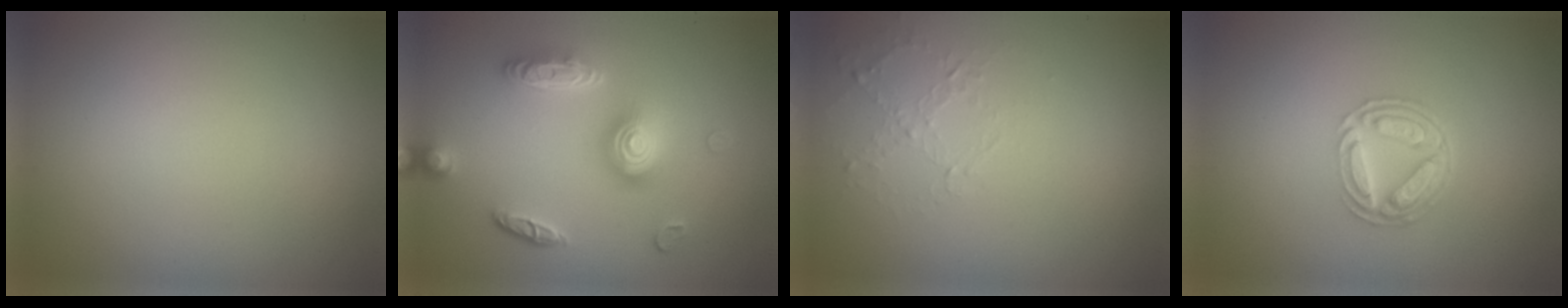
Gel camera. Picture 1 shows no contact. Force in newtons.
{"total": 4.7, "press": 3.6, "slide": 3.1}
{"total": 1.0, "press": 0.4, "slide": 0.9}
{"total": 4.8, "press": 3.5, "slide": 3.3}